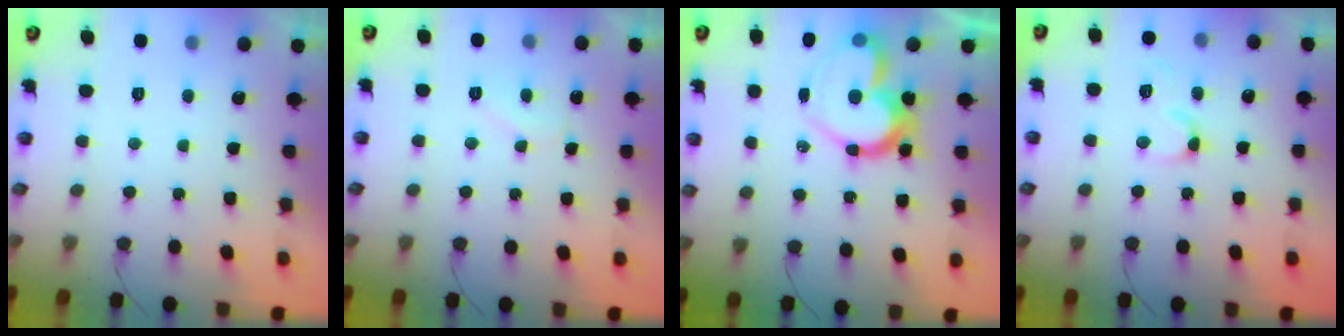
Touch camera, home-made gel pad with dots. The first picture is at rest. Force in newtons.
{"total": 4.9, "press": 4.9, "slide": 0.5}
{"total": 16.5, "press": 16.5, "slide": 1.5}
{"total": 4.9, "press": 4.8, "slide": 0.5}